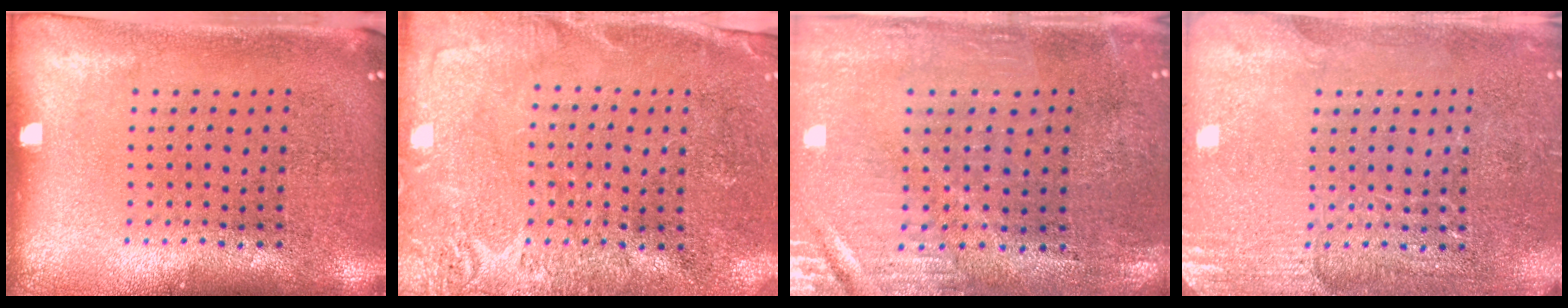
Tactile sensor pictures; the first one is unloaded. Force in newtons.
{"total": 2.7, "press": 2.6, "slide": 0.5}
{"total": 0.7, "press": 0.6, "slide": 0.2}
{"total": 2.9, "press": 2.8, "slide": 0.8}